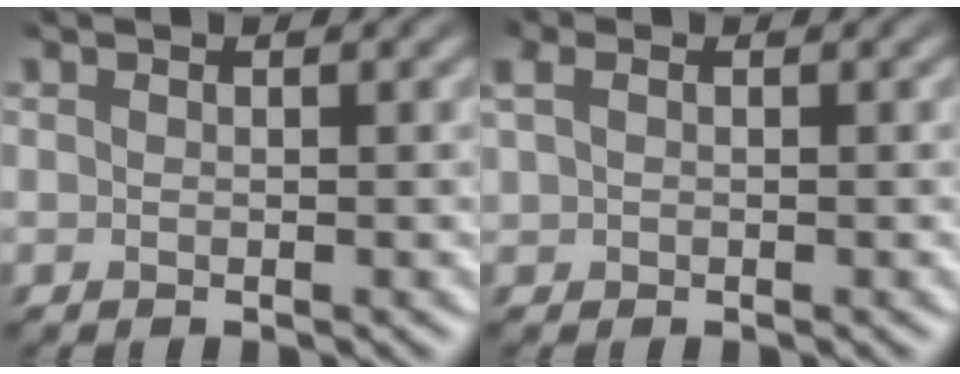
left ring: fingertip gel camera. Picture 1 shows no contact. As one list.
[{"total": 1.3, "force": [0.6, 0.9, 0.8], "torque": [-0.028, 0.009, 0.023]}]